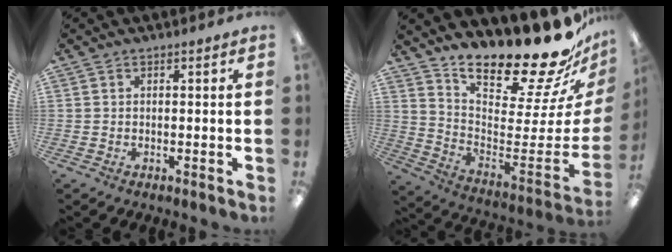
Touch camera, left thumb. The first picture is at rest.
{"total": 22.9, "force": [20.0, 5.2, 9.9], "torque": [-0.120, -0.177, 0.335]}